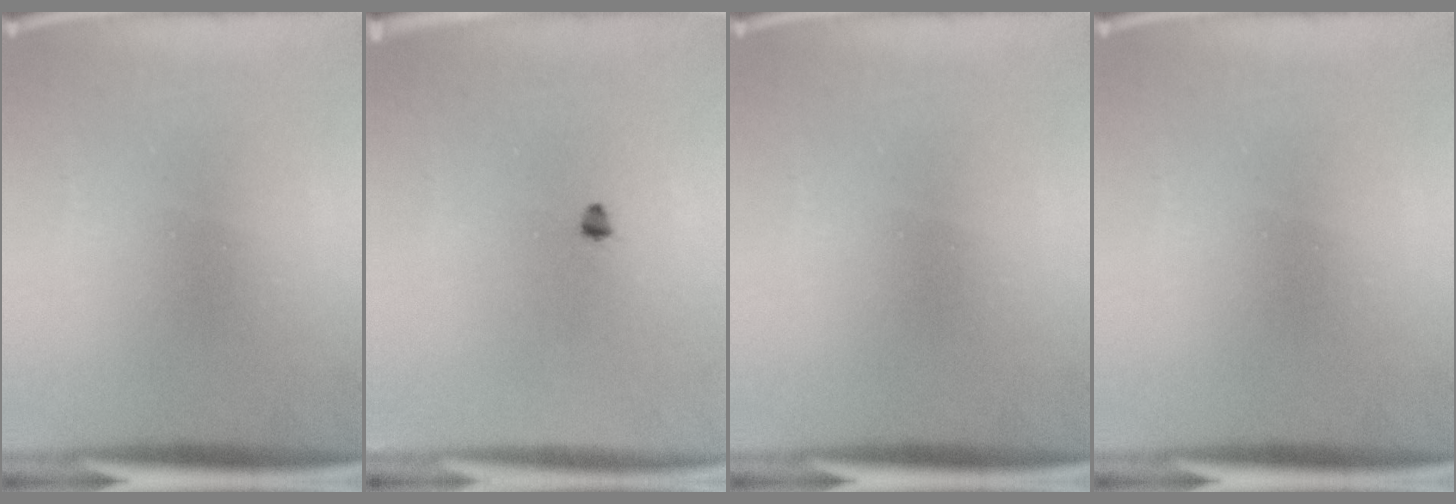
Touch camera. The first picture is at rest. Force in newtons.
{"total": 1.1}
{"total": 0.0}
{"total": 0.0}